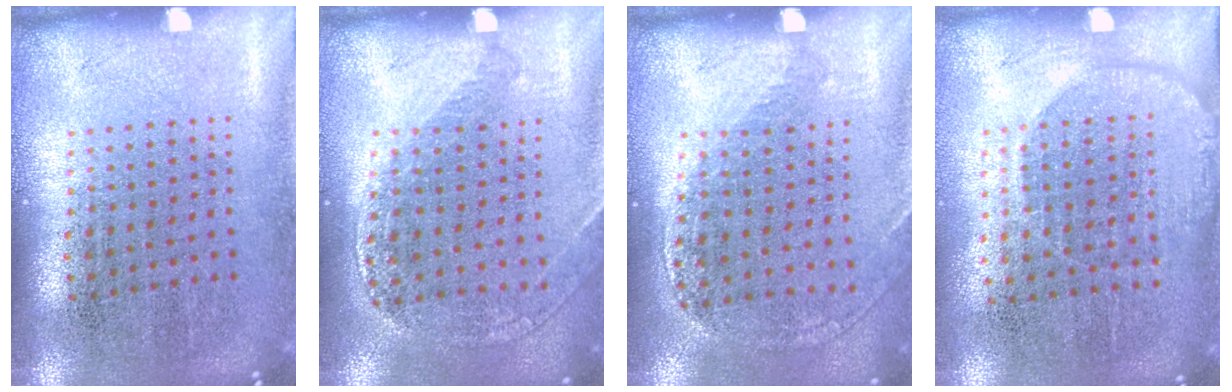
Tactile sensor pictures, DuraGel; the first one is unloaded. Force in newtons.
{"total": 1.1, "press": 1.1, "slide": 0.2}
{"total": 1.2, "press": 1.1, "slide": 0.5}
{"total": 1.4, "press": 1.3, "slide": 0.7}